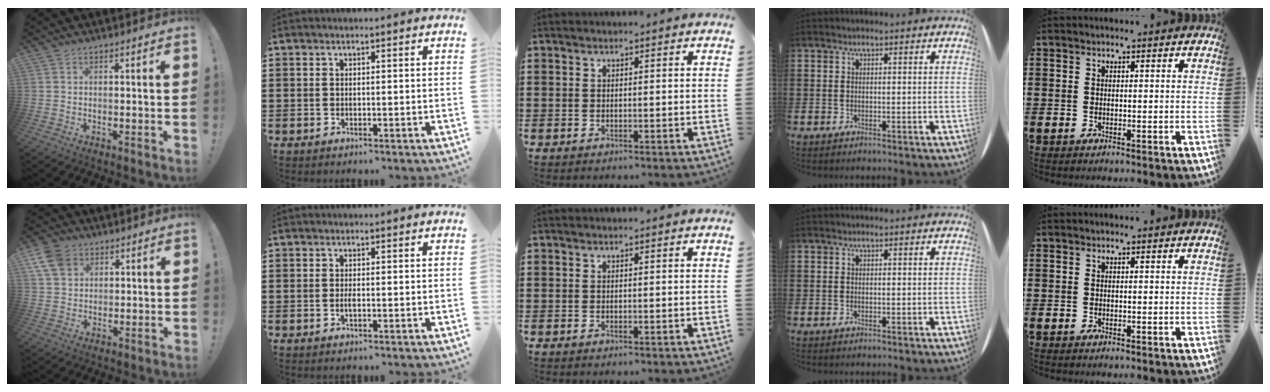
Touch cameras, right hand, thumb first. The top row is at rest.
{"thumb": {"total": 8.4, "force": [4.1, 6.3, 3.8], "torque": [-0.077, -0.013, 0.083]}, "index": {"total": 1.0, "force": [-0.3, 0.3, 0.9], "torque": [-0.018, -0.002, -0.005]}}